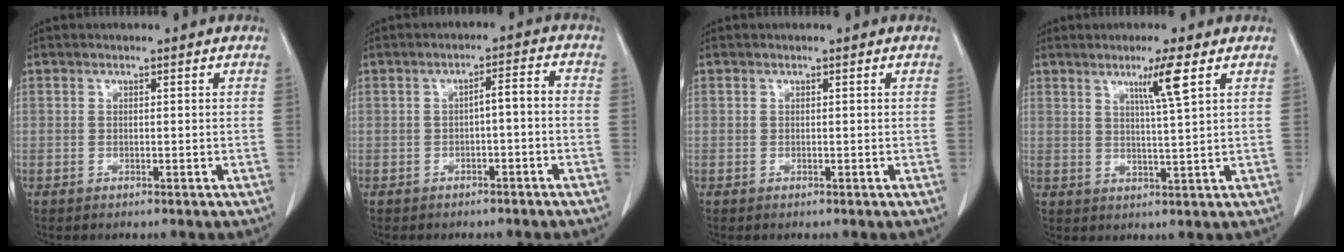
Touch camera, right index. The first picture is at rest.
{"total": 3.2, "force": [-1.2, 0.6, 2.9], "torque": [-0.042, 0.016, -0.017]}
{"total": 0.0}
{"total": 5.1, "force": [2.6, -1.0, 4.3], "torque": [-0.078, -0.009, 0.047]}